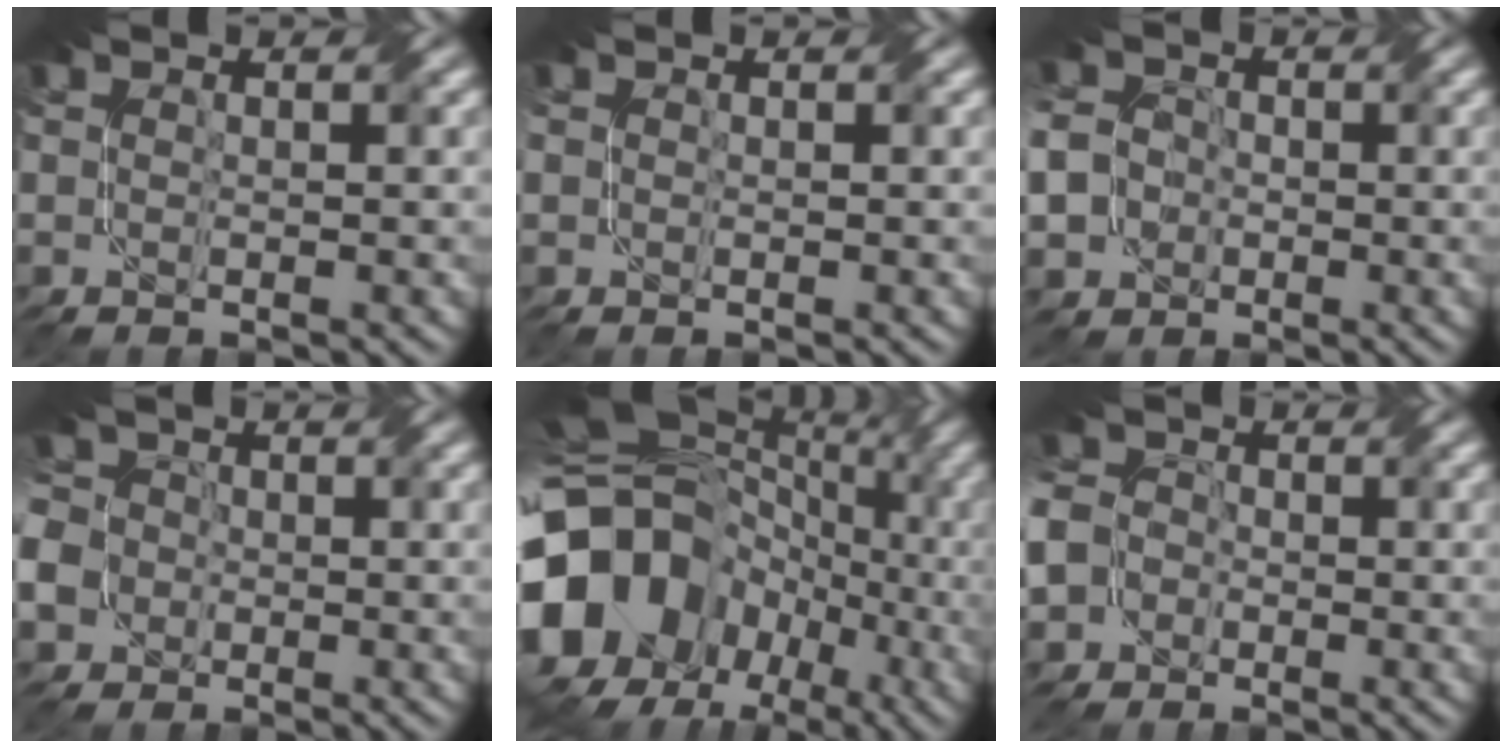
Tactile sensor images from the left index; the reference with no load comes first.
{"total": 0.0}
{"total": 8.6, "force": [-2.2, 7.9, 2.7], "torque": [-0.078, -0.002, -0.068]}
{"total": 7.9, "force": [-2.3, 6.9, 3.0], "torque": [-0.081, 0.004, -0.062]}
{"total": 18.0, "force": [-3.8, 15.1, 8.9], "torque": [-0.209, 0.009, -0.076]}
{"total": 9.6, "force": [-3.4, 8.4, 3.1], "torque": [-0.086, -0.007, -0.090]}